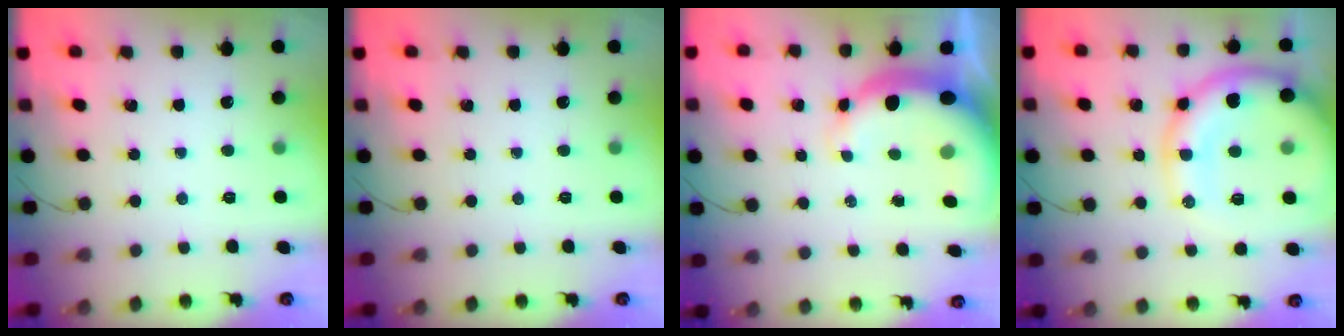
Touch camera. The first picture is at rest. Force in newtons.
{"total": 0.0}
{"total": 9.1, "press": 8.7, "slide": 2.4}
{"total": 18.3, "press": 18.1, "slide": 2.4}